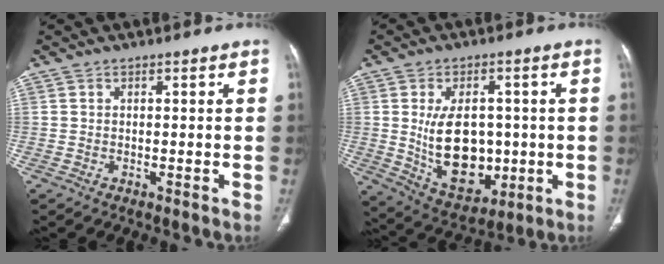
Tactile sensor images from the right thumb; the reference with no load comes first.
{"total": 14.3, "force": [-0.4, 9.1, 11.1], "torque": [-0.151, -0.006, 0.023]}